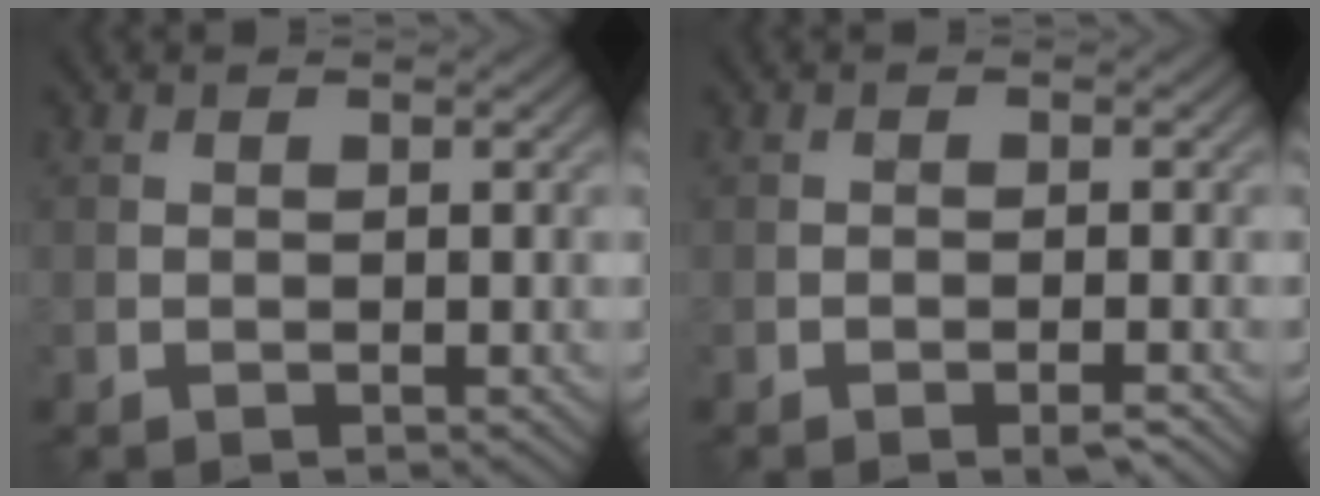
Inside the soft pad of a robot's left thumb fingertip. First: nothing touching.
{"total": 1.6, "force": [-1.1, 0.3, 1.1], "torque": [-0.017, 0.001, -0.019]}